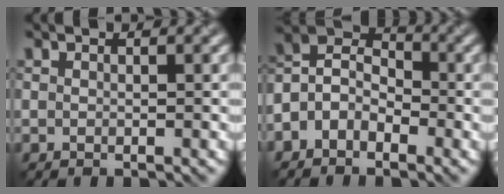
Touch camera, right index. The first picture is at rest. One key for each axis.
{"total": 5.1, "fx": -2.0, "fy": 3.7, "fz": 2.9, "tx": -0.054, "ty": 0.015, "tz": -0.042}